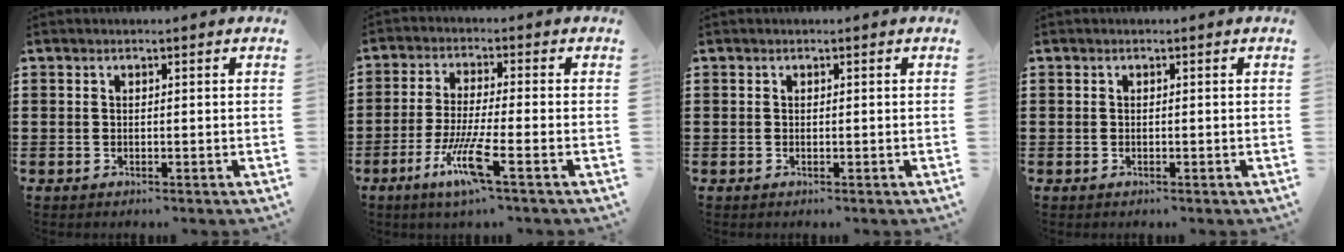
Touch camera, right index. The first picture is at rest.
{"total": 8.4, "force": [-4.0, 0.8, 7.4], "torque": [-0.157, -0.015, -0.078]}
{"total": 0.0}
{"total": 0.0}